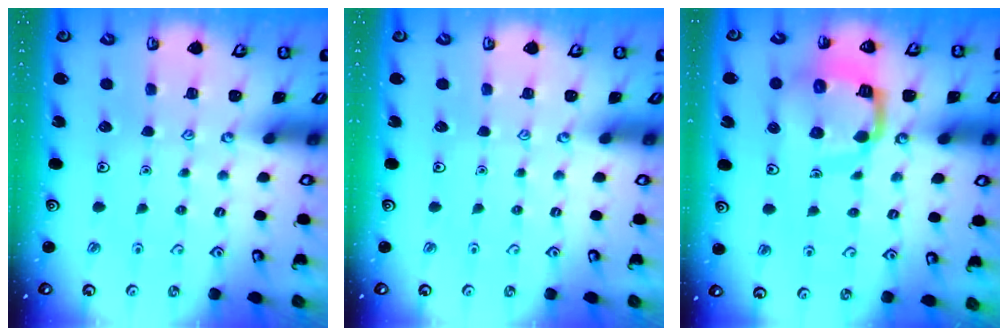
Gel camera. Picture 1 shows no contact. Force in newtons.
{"total": 0.0}
{"total": 12.9, "press": 12.8, "slide": 1.4}